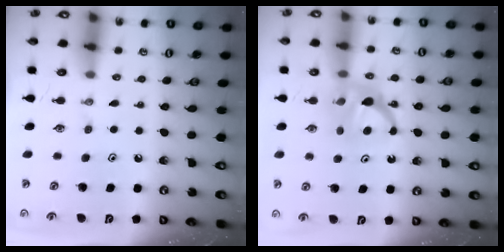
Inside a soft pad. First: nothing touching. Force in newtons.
{"total": 6.0, "press": 5.9, "slide": 0.9}